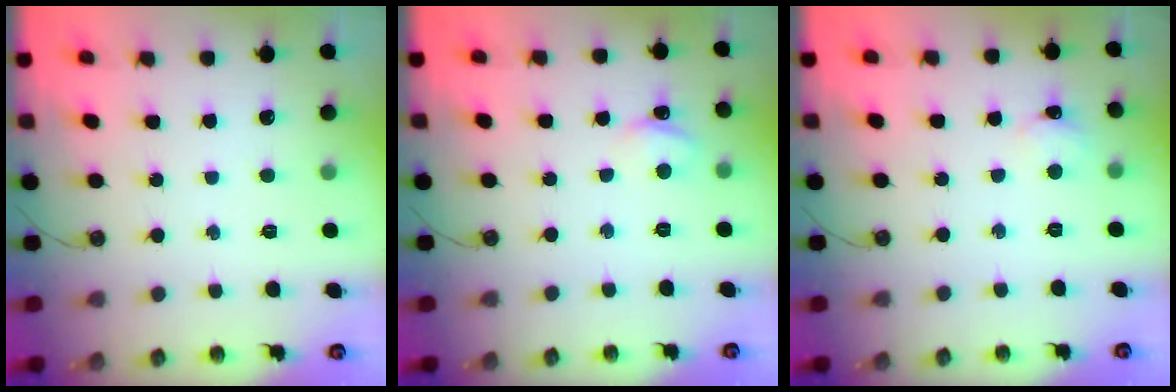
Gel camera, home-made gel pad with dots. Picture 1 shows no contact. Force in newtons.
{"total": 2.5, "press": 2.5, "slide": 0.4}
{"total": 2.6, "press": 2.6, "slide": 0.4}